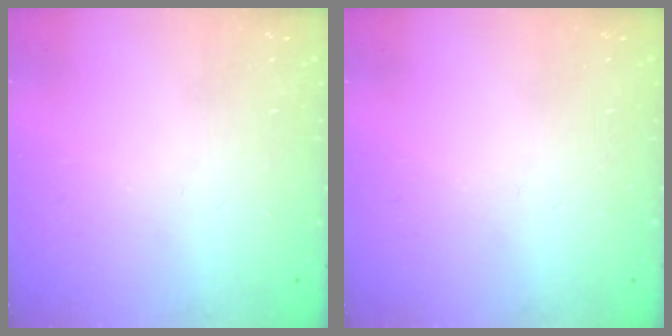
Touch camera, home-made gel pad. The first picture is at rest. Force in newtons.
{"total": 0.0}